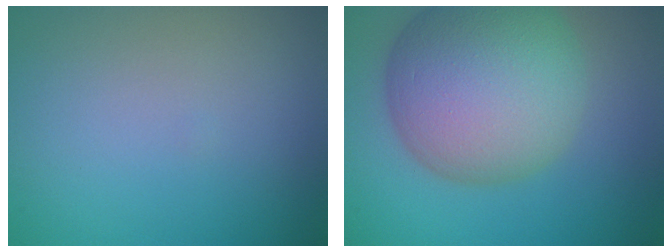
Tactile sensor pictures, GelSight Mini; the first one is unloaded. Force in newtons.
{"total": 13.5, "press": 13.5, "slide": 0.2}